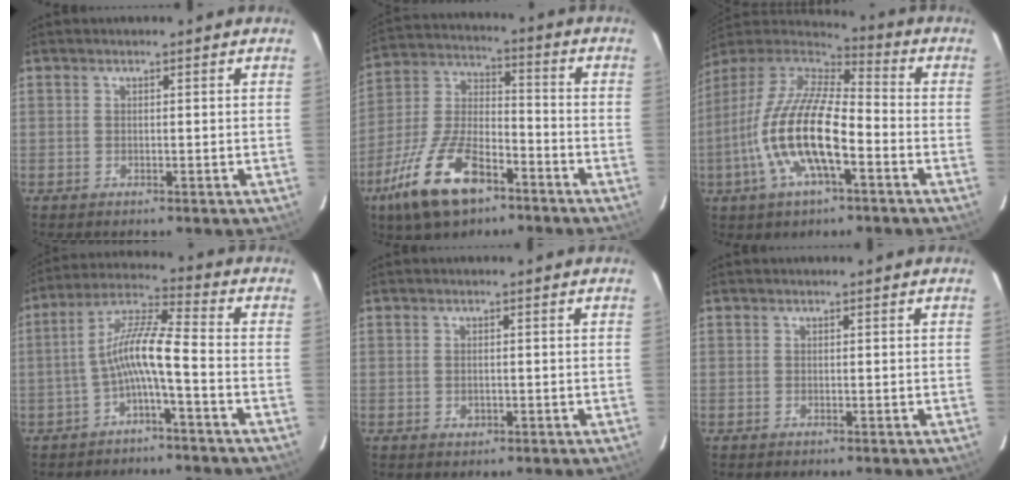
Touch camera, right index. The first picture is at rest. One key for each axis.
{"total": 17.7, "fx": -10.3, "fy": 7.6, "fz": 12.2, "tx": -0.261, "ty": -0.009, "tz": -0.188}
{"total": 18.2, "fx": -5.9, "fy": 6.2, "fz": 16.0, "tx": -0.321, "ty": -0.015, "tz": -0.118}
{"total": 8.3, "fx": -3.0, "fy": 0.6, "fz": 7.7, "tx": -0.175, "ty": 0.020, "tz": -0.057}
{"total": 1.3, "fx": -0.3, "fy": 1.0, "fz": 0.7, "tx": -0.011, "ty": 0.001, "tz": -0.004}
{"total": 0.0}